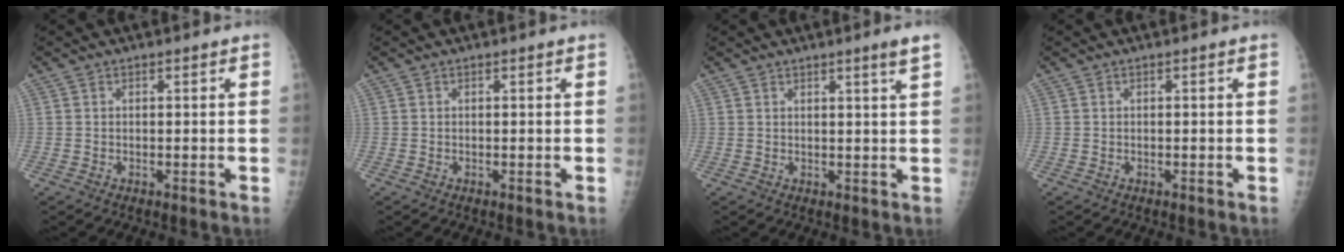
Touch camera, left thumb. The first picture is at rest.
{"total": 0.0}
{"total": 2.6, "force": [1.8, -0.6, 1.8], "torque": [-0.026, -0.017, 0.026]}
{"total": 0.0}